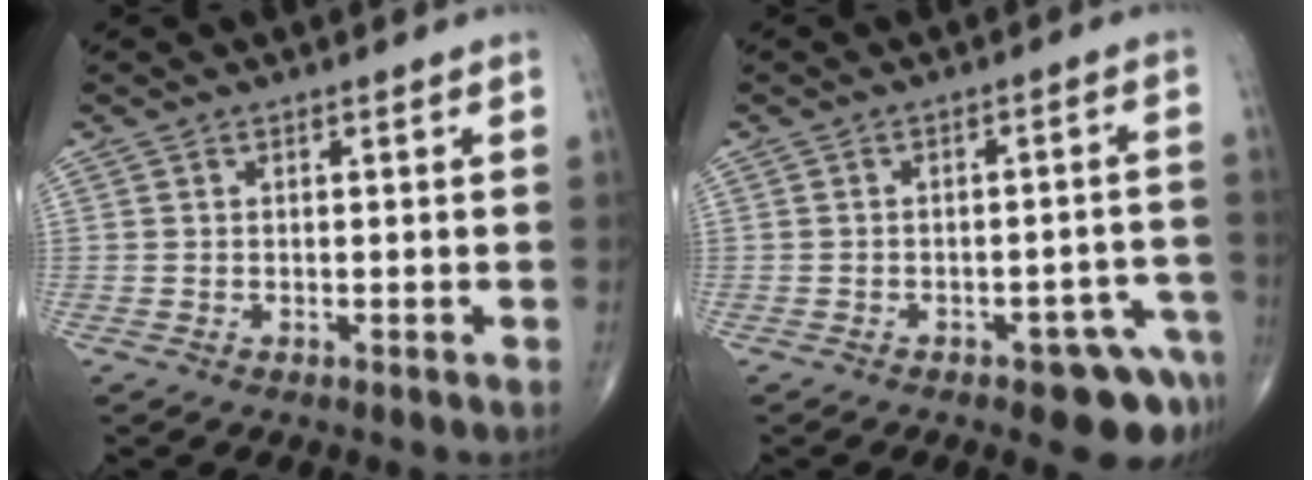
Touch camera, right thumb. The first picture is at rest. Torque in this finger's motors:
{"motor_torque": [1.30, 0.77, 0.60, -0.86, 0.15]}